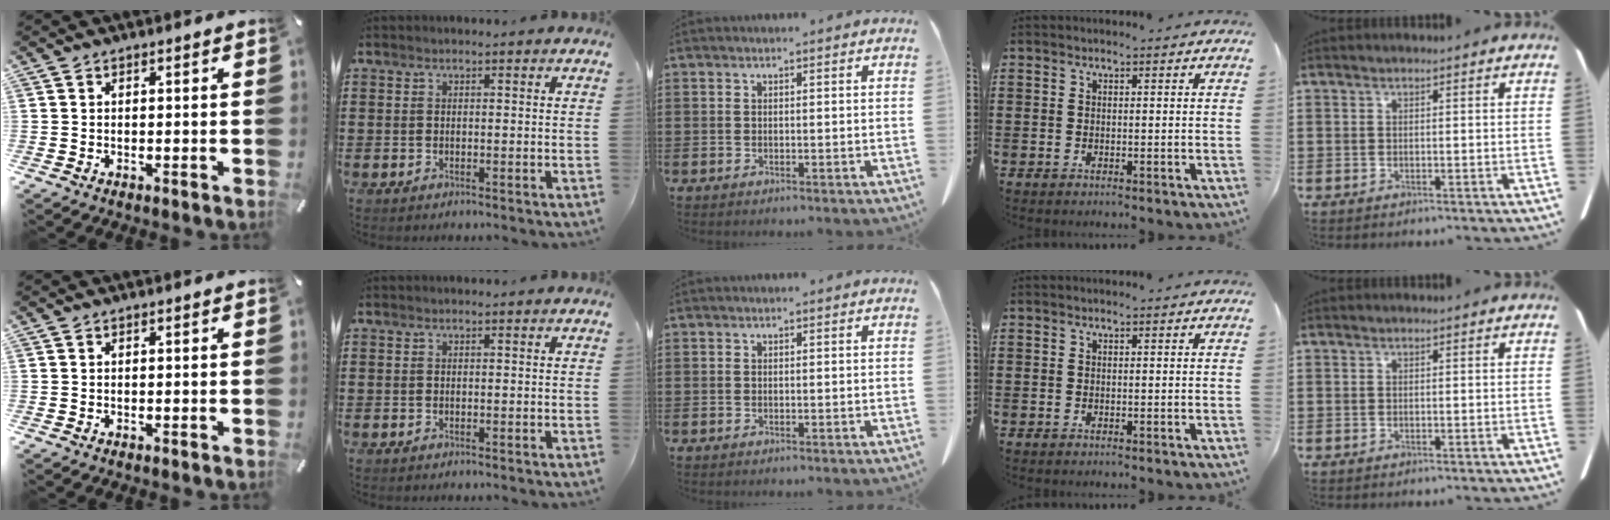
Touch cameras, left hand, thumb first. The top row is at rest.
{}